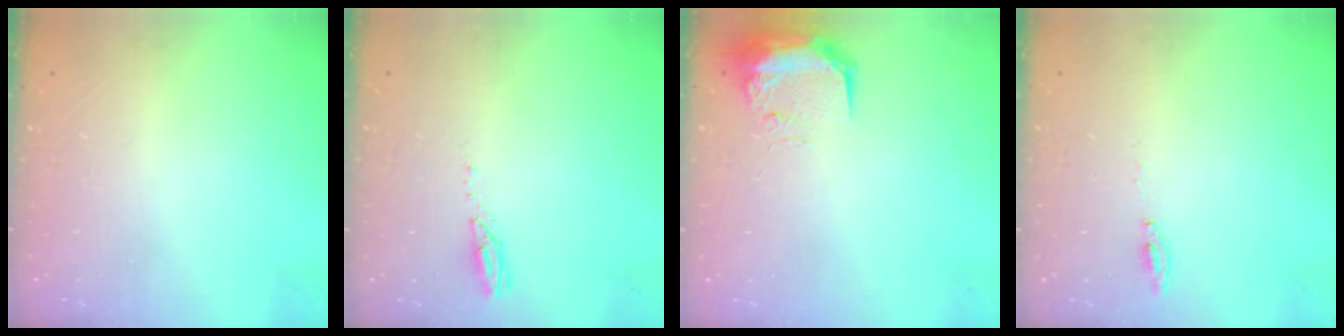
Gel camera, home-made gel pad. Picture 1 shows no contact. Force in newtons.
{"total": 3.0, "press": 3.0, "slide": 0.1}
{"total": 9.3, "press": 9.1, "slide": 1.7}
{"total": 4.6, "press": 4.6, "slide": 0.5}